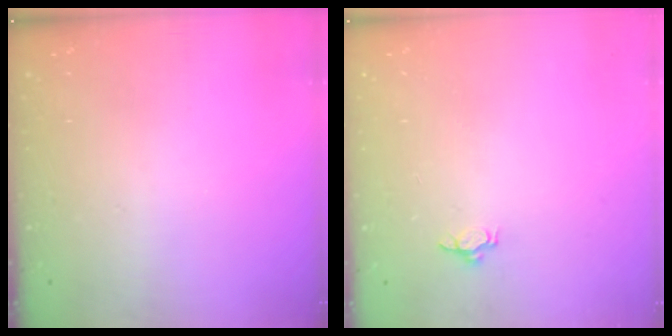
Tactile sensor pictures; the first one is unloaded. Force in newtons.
{"total": 2.7, "press": 2.6, "slide": 1.0}